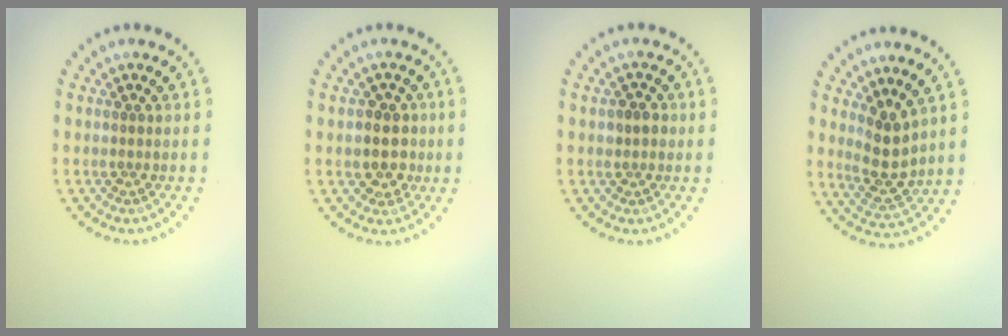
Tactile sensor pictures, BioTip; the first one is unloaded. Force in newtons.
{"total": 3.0, "press": 2.8, "slide": 1.0}
{"total": 1.6, "press": 1.5, "slide": 0.5}
{"total": 3.4, "press": 2.9, "slide": 1.6}